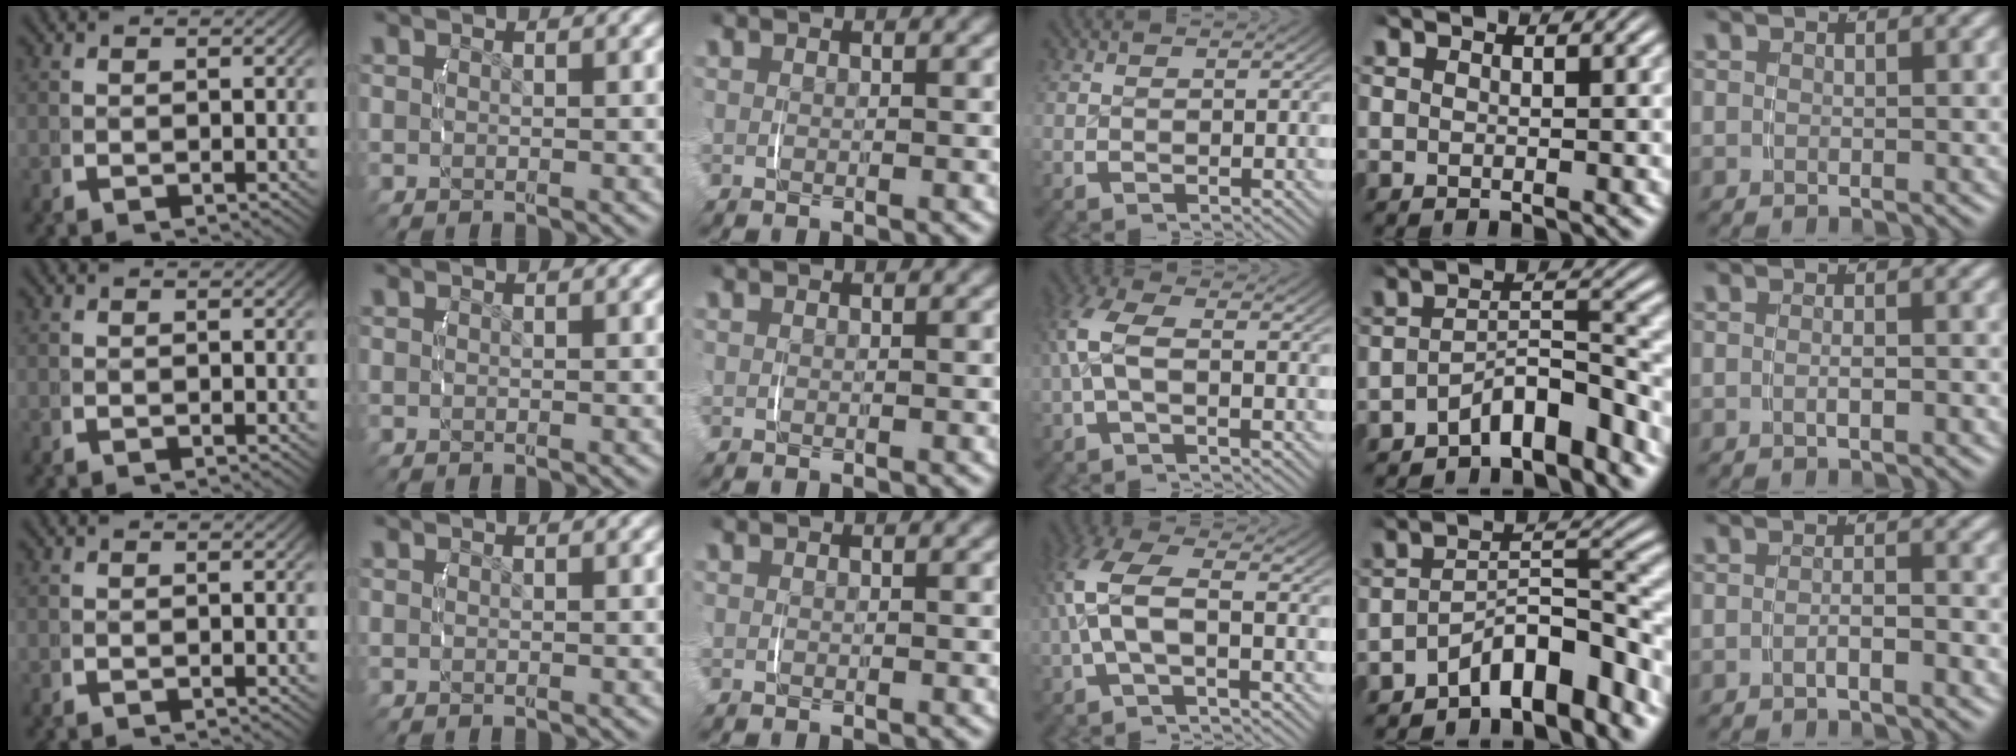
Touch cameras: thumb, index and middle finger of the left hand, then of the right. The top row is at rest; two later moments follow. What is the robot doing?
{"motion": "lift_and_place", "object": "toothpaste"}